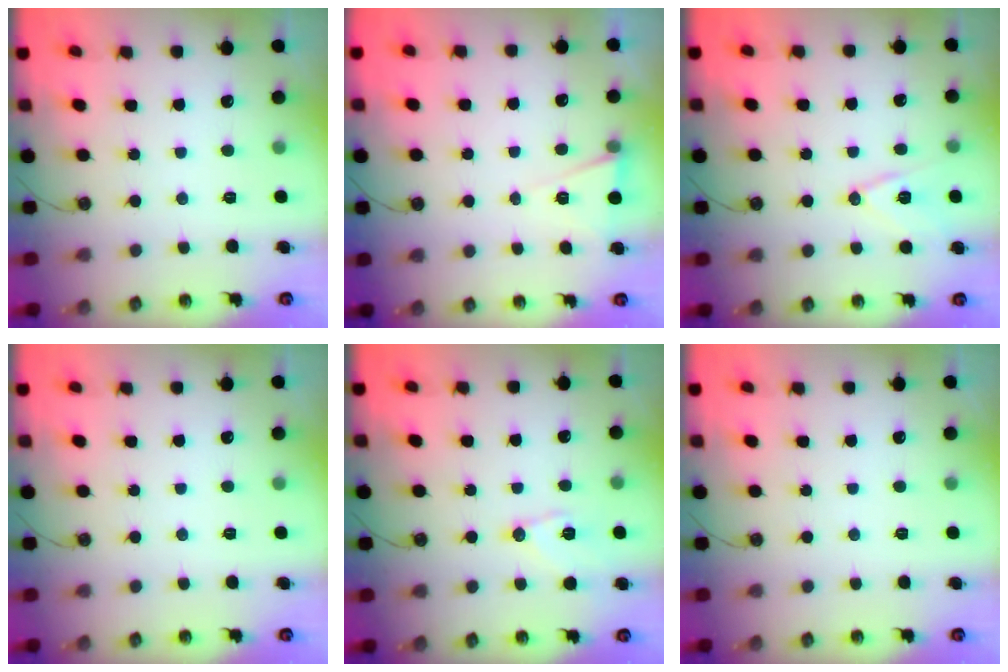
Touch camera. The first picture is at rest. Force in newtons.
{"total": 6.1, "press": 3.9, "slide": 4.7}
{"total": 10.7, "press": 10.1, "slide": 3.4}
{"total": 0.0}
{"total": 9.3, "press": 9.3, "slide": 0.8}
{"total": 0.0}